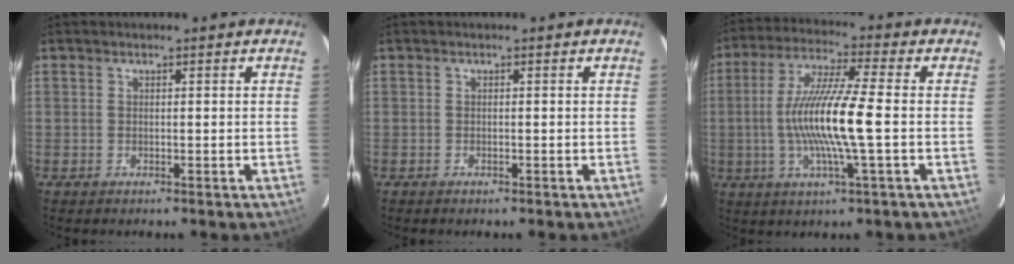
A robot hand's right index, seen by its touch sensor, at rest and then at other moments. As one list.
[{"total": 0.0}, {"total": 13.5, "force": [-1.6, 0.3, 13.5], "torque": [-0.258, -0.001, -0.031]}]